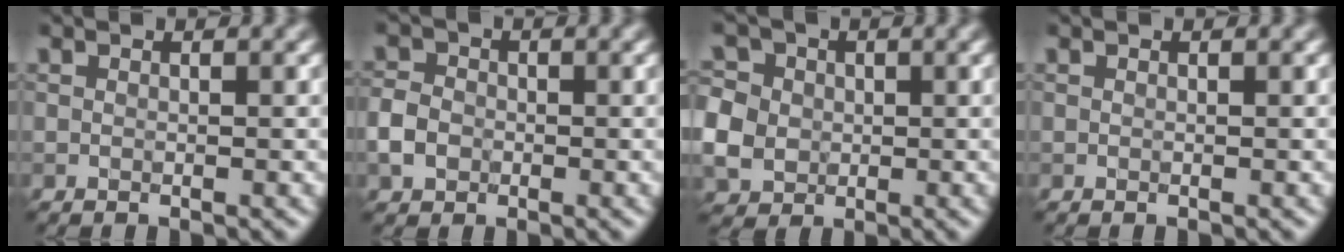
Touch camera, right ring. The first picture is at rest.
{"total": 2.6, "force": [-0.8, 2.2, 1.2], "torque": [-0.023, 0.001, -0.019]}
{"total": 6.5, "force": [-0.5, 5.8, 3.0], "torque": [-0.072, 0.016, -0.034]}
{"total": 0.0}